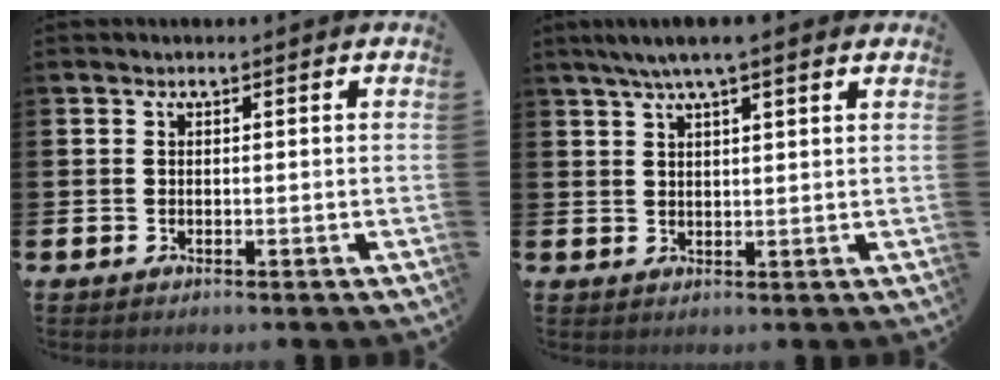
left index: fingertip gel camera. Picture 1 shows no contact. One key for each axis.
{"total": 4.9, "fx": 3.9, "fy": 0.5, "fz": 2.9, "tx": -0.058, "ty": -0.004, "tz": 0.068}